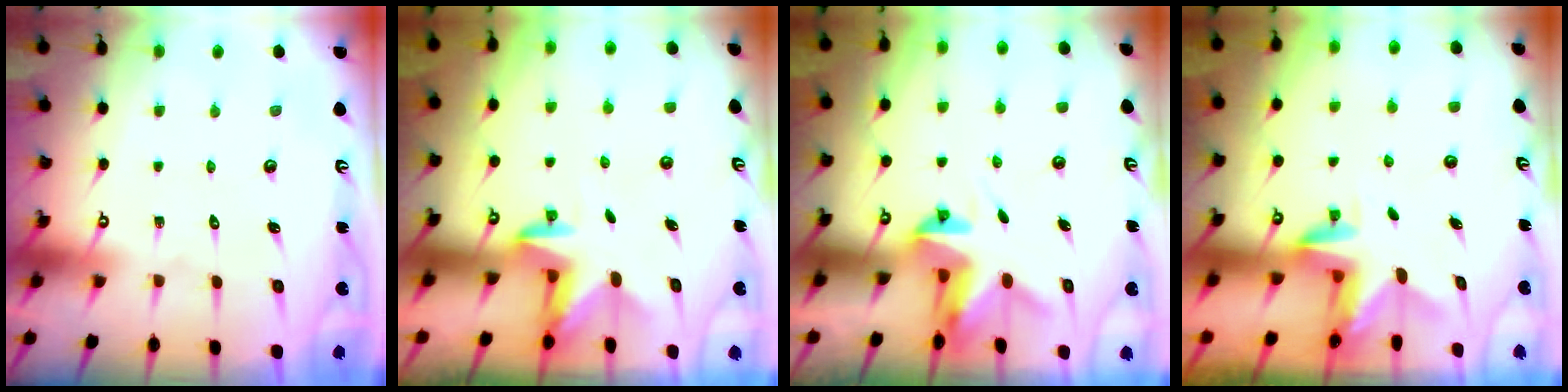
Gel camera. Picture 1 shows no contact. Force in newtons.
{"total": 3.1, "press": 3.0, "slide": 0.8}
{"total": 3.8, "press": 3.8, "slide": 0.1}
{"total": 3.1, "press": 3.0, "slide": 0.3}